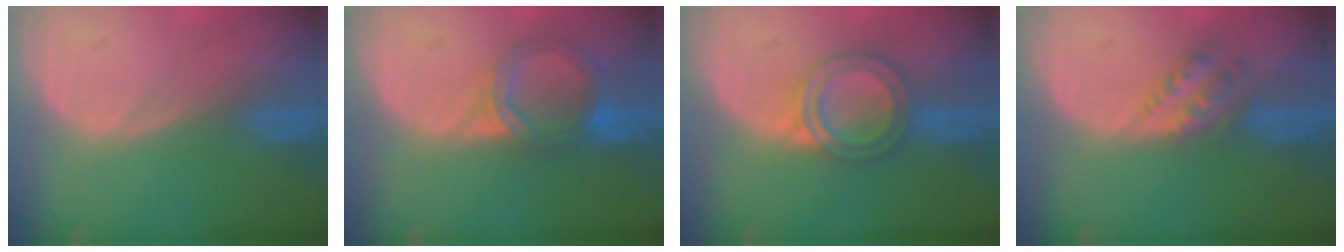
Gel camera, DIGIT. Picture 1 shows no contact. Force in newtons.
{"total": 6.4, "press": 5.7, "slide": 2.9}
{"total": 6.2, "press": 5.4, "slide": 3.0}
{"total": 4.5, "press": 4.0, "slide": 2.0}